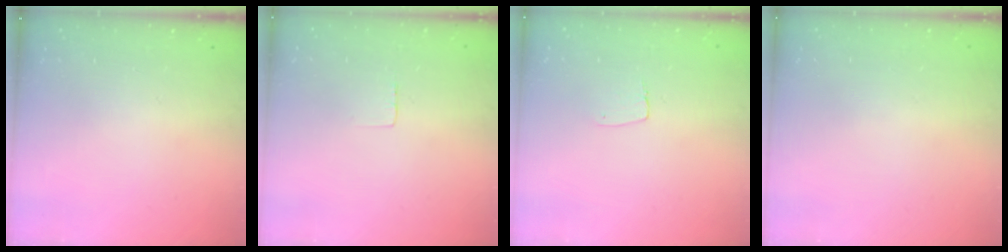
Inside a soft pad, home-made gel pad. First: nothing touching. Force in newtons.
{"total": 2.3, "press": 2.3, "slide": 0.1}
{"total": 3.8, "press": 3.8, "slide": 0.2}
{"total": 0.0}